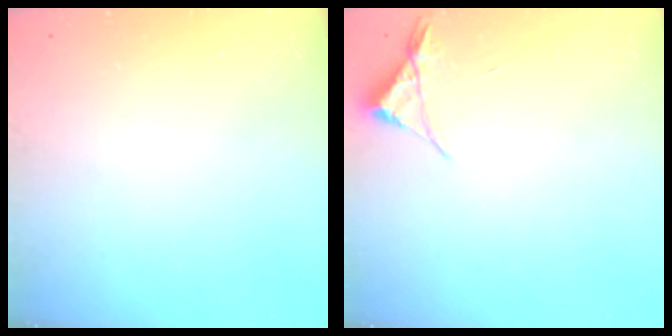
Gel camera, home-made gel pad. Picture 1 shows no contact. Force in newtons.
{"total": 3.5, "press": 3.5, "slide": 0.6}